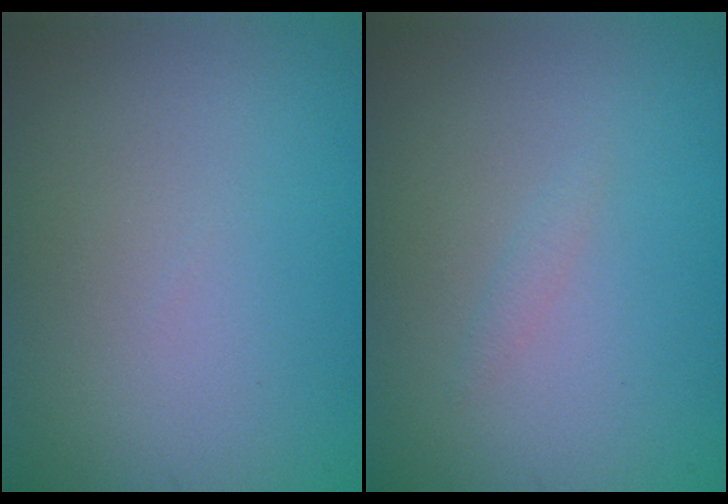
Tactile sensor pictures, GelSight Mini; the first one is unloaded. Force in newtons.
{"total": 0.5, "press": 0.5, "slide": 0.0}